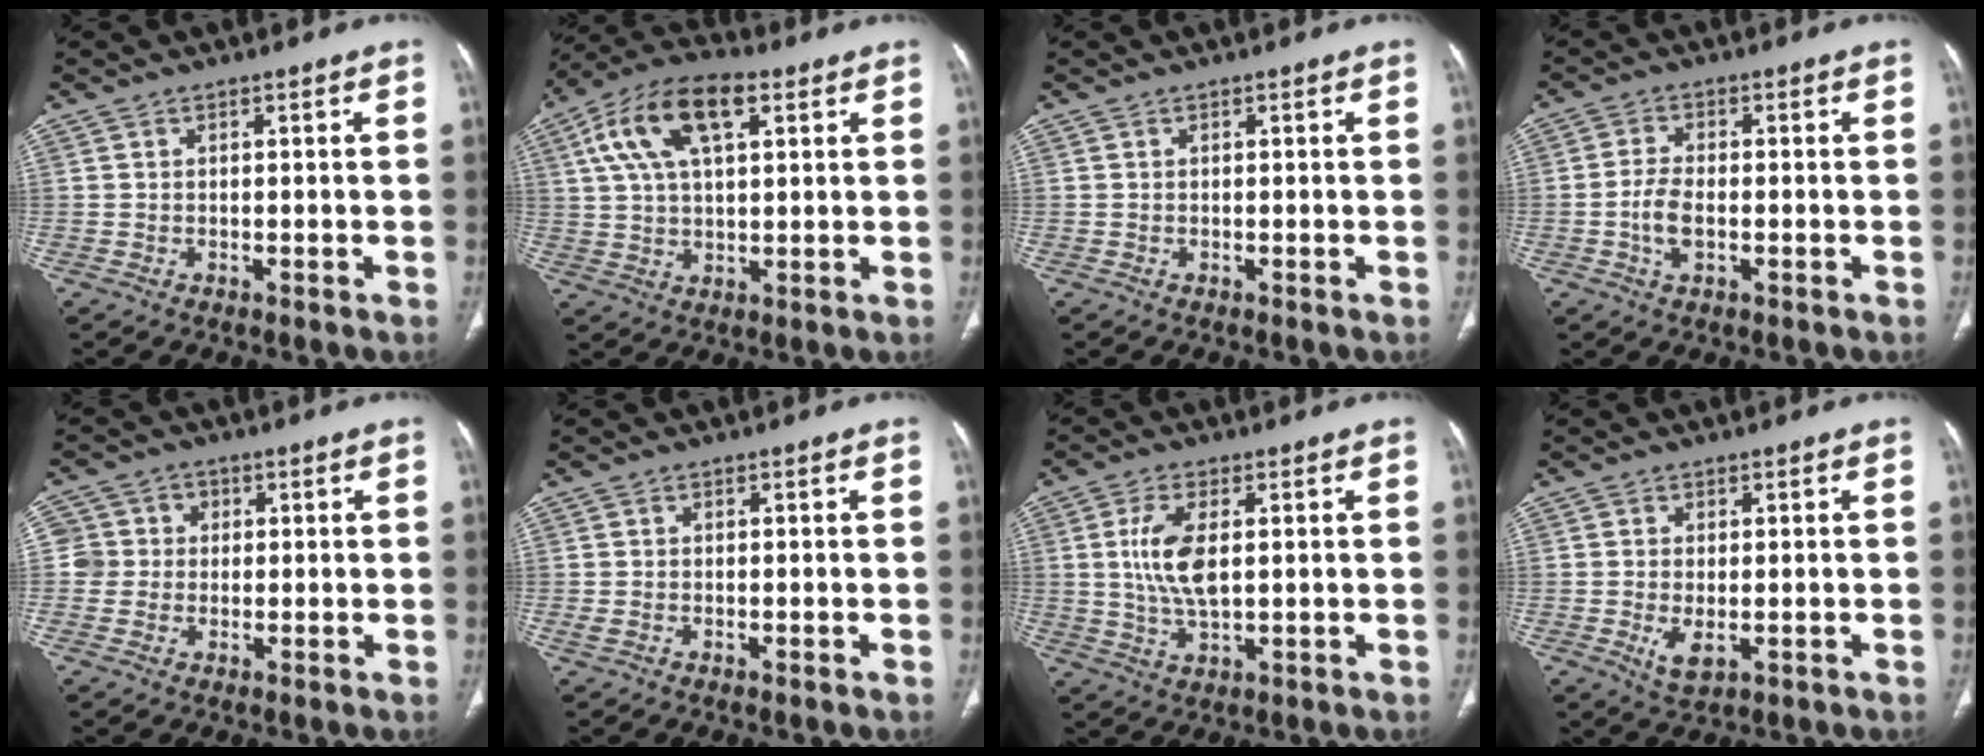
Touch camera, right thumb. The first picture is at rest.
{"total": 14.7, "force": [5.7, 7.0, 11.6], "torque": [-0.214, 0.017, 0.098]}
{"total": 0.0}
{"total": 4.7, "force": [-1.1, 2.4, 3.9], "torque": [-0.083, 0.007, -0.021]}
{"total": 5.1, "force": [0.4, 5.0, 0.4], "torque": [0.025, 0.012, 0.003]}
{"total": 1.3, "force": [-0.4, 0.7, 1.0], "torque": [-0.029, 0.002, -0.003]}
{"total": 8.3, "force": [1.2, 3.7, 7.3], "torque": [-0.155, -0.007, 0.027]}
{"total": 4.1, "force": [-0.9, 2.1, 3.5], "torque": [-0.065, -0.009, -0.007]}